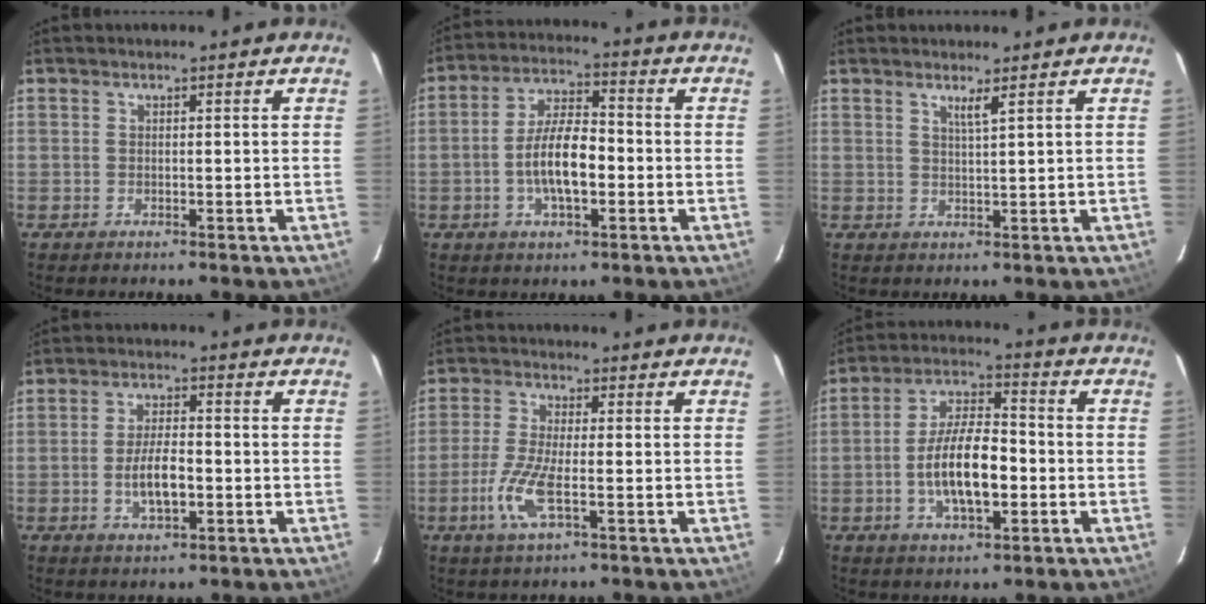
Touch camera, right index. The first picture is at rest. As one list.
[{"total": 9.6, "force": [-2.2, 3.7, 8.5], "torque": [-0.167, 0.007, -0.038]}, {"total": 1.8, "force": [1.2, -0.4, 1.3], "torque": [-0.022, -0.004, 0.020]}, {"total": 6.5, "force": [-1.7, 2.5, 5.8], "torque": [-0.115, -0.002, -0.027]}, {"total": 7.8, "force": [-2.7, 1.8, 7.2], "torque": [-0.158, -0.008, -0.055]}, {"total": 12.0, "force": [-2.9, 4.7, 10.6], "torque": [-0.207, 0.004, -0.048]}]